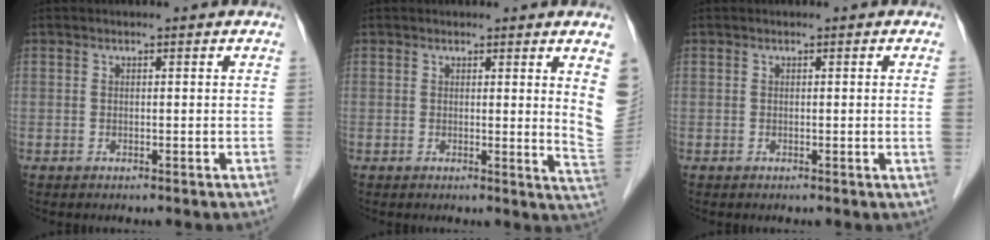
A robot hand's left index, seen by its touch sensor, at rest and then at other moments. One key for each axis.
{"total": 5.8, "fx": 2.1, "fy": 0.0, "fz": 5.4, "tx": -0.058, "ty": -0.018, "tz": 0.015}
{"total": 1.1, "fx": 0.0, "fy": -0.3, "fz": 1.0, "tx": -0.017, "ty": -0.002, "tz": 0.002}